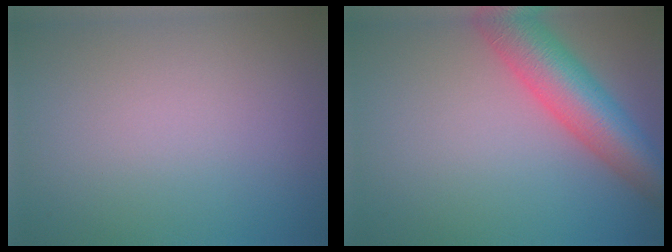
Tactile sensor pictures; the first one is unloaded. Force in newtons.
{"total": 8.0, "press": 8.0, "slide": 0.3}